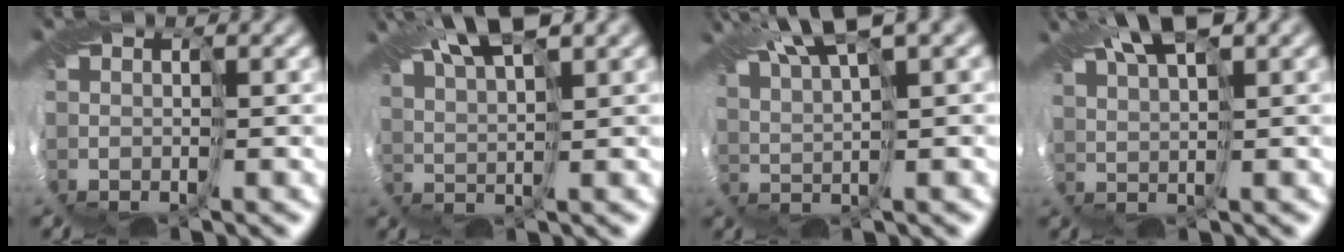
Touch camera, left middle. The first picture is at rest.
{"total": 7.2, "force": [4.6, 1.4, 5.3], "torque": [-0.098, 0.020, 0.081]}
{"total": 7.9, "force": [5.2, 1.4, 5.8], "torque": [-0.104, 0.023, 0.095]}
{"total": 6.0, "force": [3.7, 1.2, 4.6], "torque": [-0.084, 0.018, 0.069]}